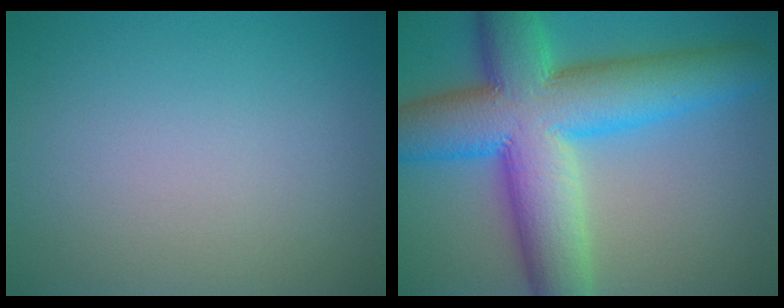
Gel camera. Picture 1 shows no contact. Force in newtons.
{"total": 14.0, "press": 14.0, "slide": 0.1}